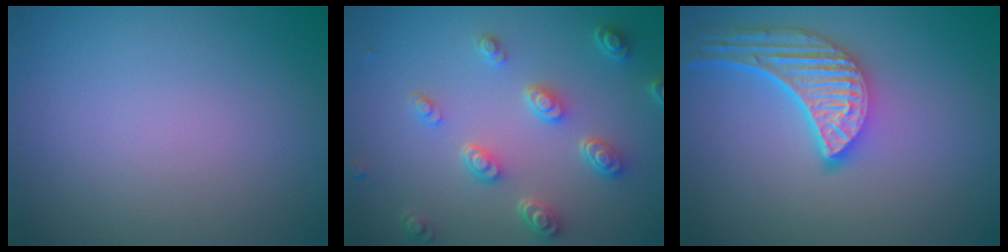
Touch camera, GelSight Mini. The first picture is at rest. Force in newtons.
{"total": 4.6, "press": 3.4, "slide": 3.0}
{"total": 5.4, "press": 4.3, "slide": 3.4}